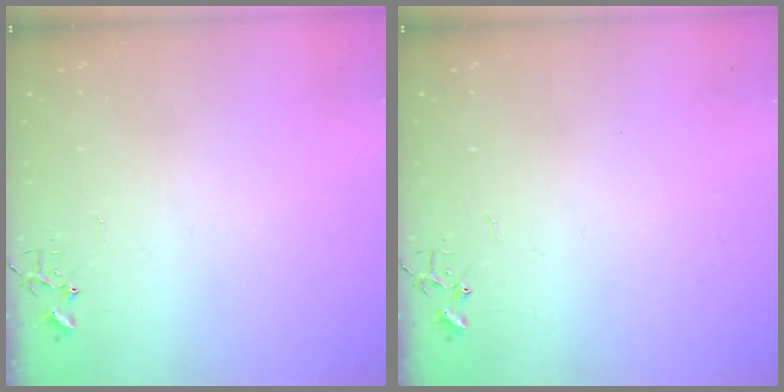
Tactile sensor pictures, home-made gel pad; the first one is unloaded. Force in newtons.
{"total": 0.0}